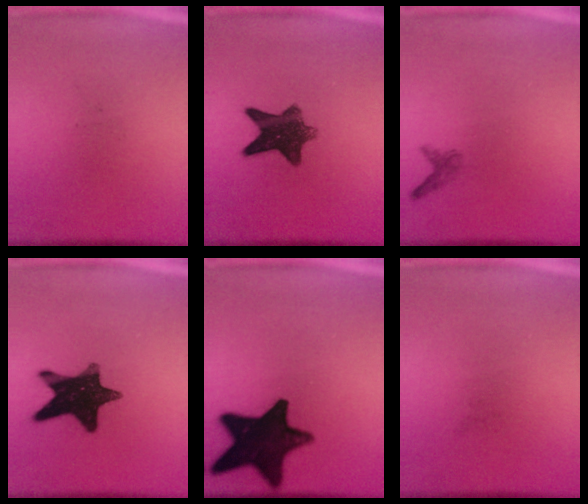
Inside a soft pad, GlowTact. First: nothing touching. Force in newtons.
{"total": 9.6}
{"total": 1.1}
{"total": 14.4}
{"total": 17.0}
{"total": 0.0}